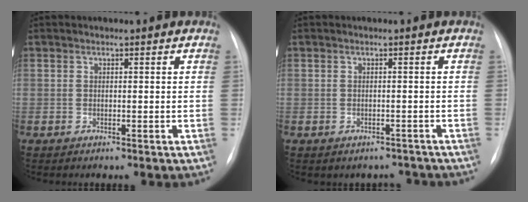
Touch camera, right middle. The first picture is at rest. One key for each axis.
{"total": 3.0, "fx": -2.5, "fy": 1.6, "fz": 0.0, "tx": 0.001, "ty": 0.014, "tz": -0.028}